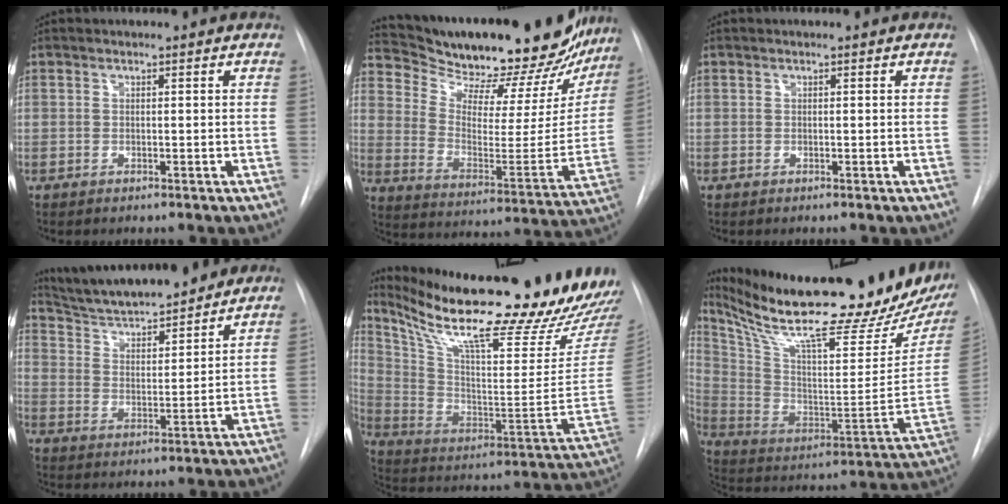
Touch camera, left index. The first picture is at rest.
{"total": 28.3, "force": [25.4, 6.8, 10.4], "torque": [-0.159, -0.062, 0.343]}
{"total": 0.0}
{"total": 16.0, "force": [14.4, 2.6, 6.4], "torque": [-0.103, 0.010, 0.236]}
{"total": 30.9, "force": [25.9, 2.7, 16.7], "torque": [-0.288, -0.085, 0.373]}
{"total": 31.4, "force": [26.2, 3.4, 17.0], "torque": [-0.298, -0.080, 0.379]}